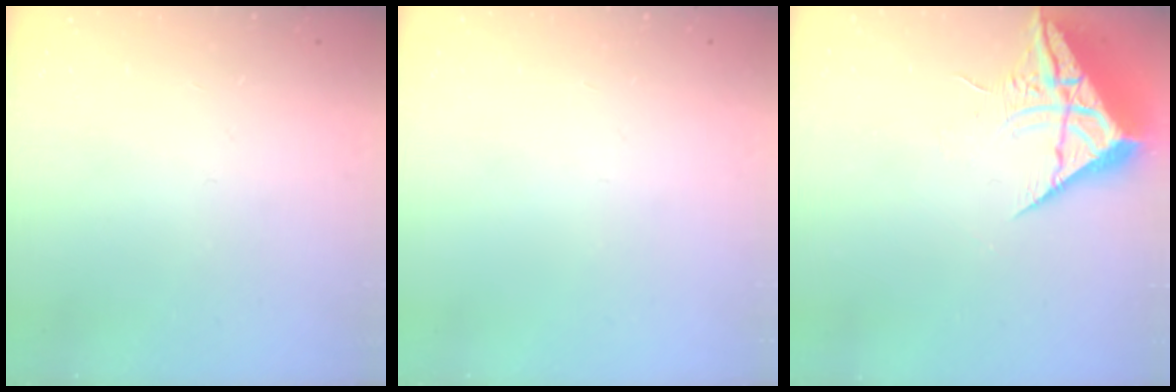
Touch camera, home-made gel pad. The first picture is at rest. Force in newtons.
{"total": 0.0}
{"total": 10.0, "press": 9.9, "slide": 1.0}